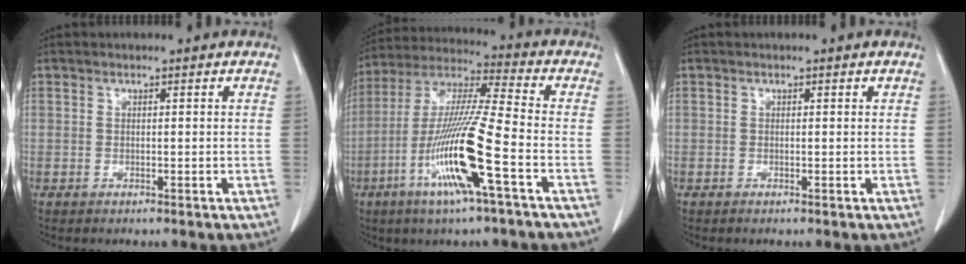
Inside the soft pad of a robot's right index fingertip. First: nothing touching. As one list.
[{"total": 15.9, "force": [-6.1, -0.3, 14.7], "torque": [-0.300, -0.016, -0.121]}, {"total": 0.0}]